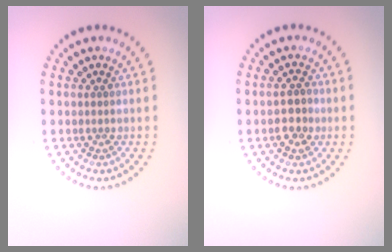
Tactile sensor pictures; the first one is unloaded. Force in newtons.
{"total": 2.2, "press": 2.2, "slide": 0.3}